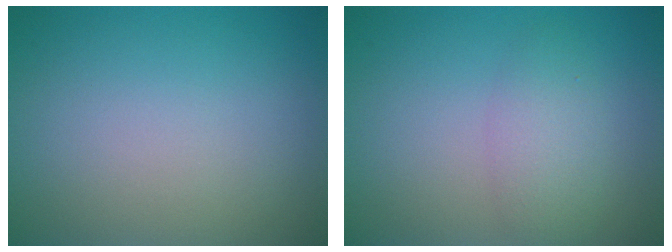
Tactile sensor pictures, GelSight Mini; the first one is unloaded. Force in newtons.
{"total": 2.8, "press": 2.8, "slide": 0.2}